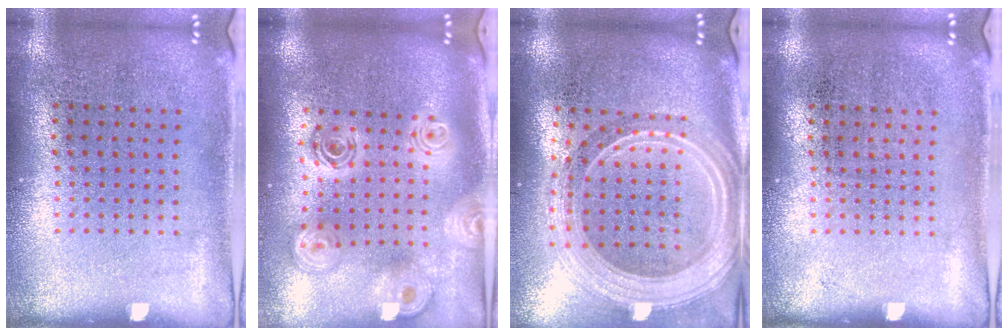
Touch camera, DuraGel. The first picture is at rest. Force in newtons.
{"total": 2.4, "press": 1.9, "slide": 1.5}
{"total": 2.7, "press": 2.2, "slide": 1.6}
{"total": 0.0}